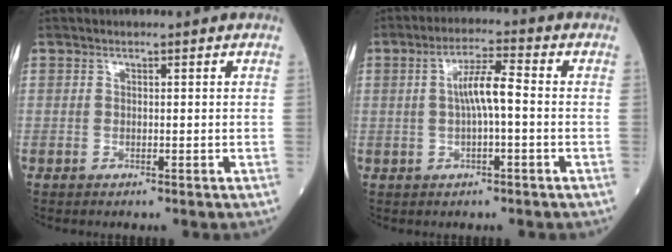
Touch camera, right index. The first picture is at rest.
{"total": 5.7, "force": [0.0, 0.8, 5.6], "torque": [-0.103, 0.015, -0.001]}